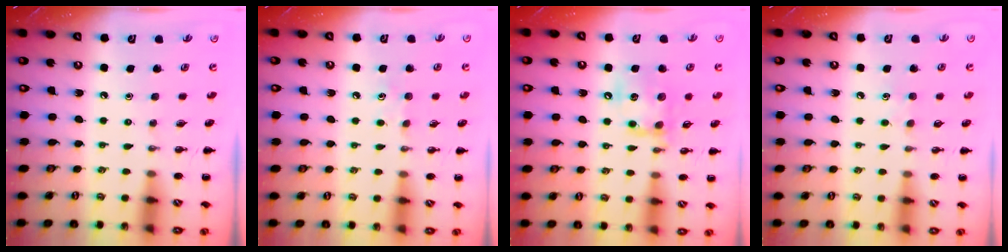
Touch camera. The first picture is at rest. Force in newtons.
{"total": 5.5, "press": 5.3, "slide": 1.5}
{"total": 14.1, "press": 13.9, "slide": 1.9}
{"total": 4.4, "press": 4.2, "slide": 1.2}